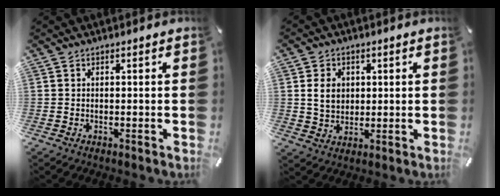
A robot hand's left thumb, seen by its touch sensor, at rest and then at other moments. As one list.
[{"total": 6.3, "force": [1.1, 5.5, 3.0], "torque": [-0.061, 0.003, 0.017]}]